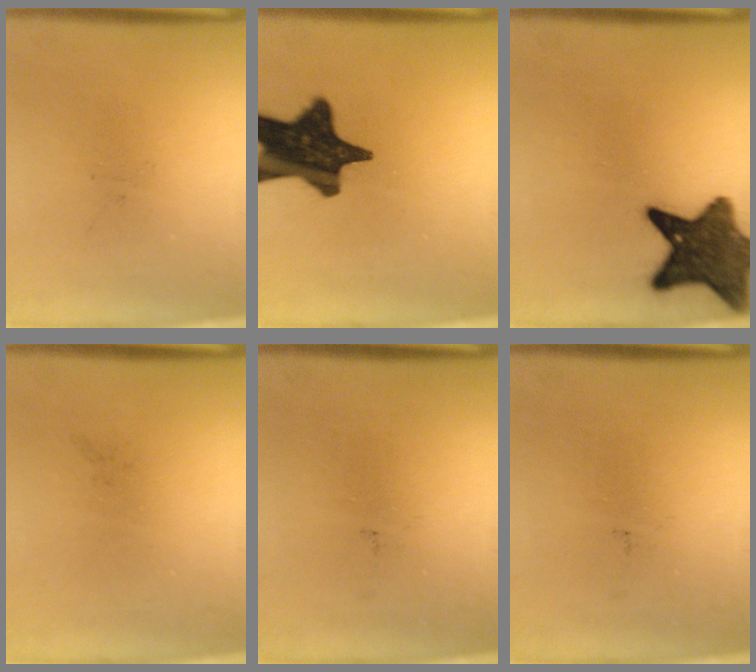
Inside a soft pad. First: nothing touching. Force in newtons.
{"total": 16.5}
{"total": 12.4}
{"total": 0.0}
{"total": 0.0}
{"total": 0.0}